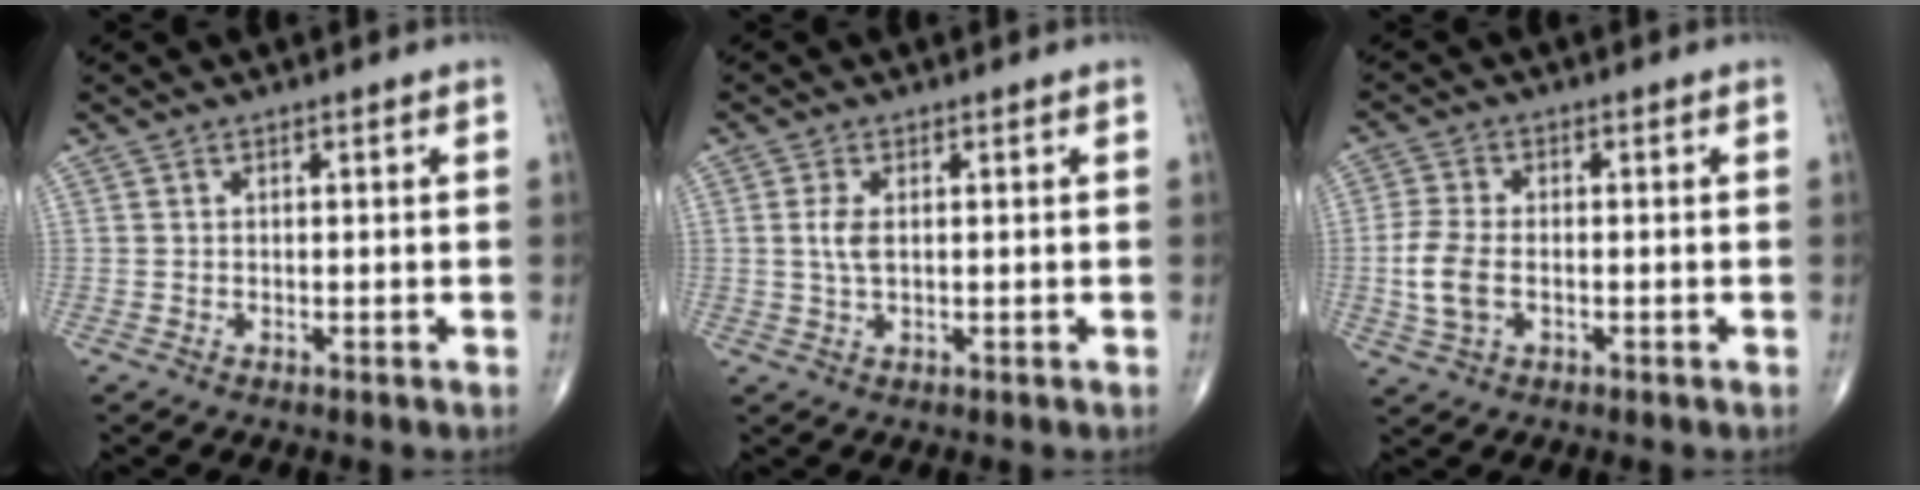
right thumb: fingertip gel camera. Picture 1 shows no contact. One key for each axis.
{"total": 3.2, "fx": 0.4, "fy": 1.6, "fz": 2.8, "tx": -0.066, "ty": 0.000, "tz": 0.009}
{"total": 6.9, "fx": -1.2, "fy": 4.1, "fz": 5.4, "tx": -0.122, "ty": 0.005, "tz": -0.025}